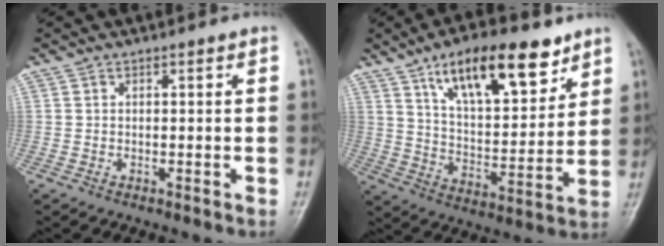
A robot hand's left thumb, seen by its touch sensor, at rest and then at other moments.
{"total": 18.6, "force": [11.1, 7.4, 13.0], "torque": [-0.168, -0.049, 0.189]}